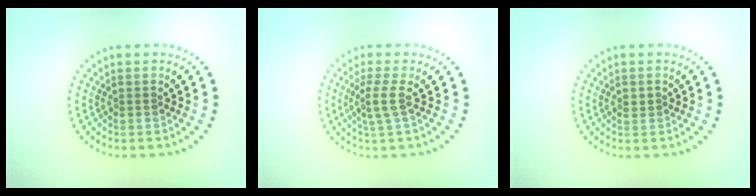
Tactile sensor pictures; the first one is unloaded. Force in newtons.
{"total": 2.1, "press": 1.6, "slide": 1.3}
{"total": 0.9, "press": 0.9, "slide": 0.0}